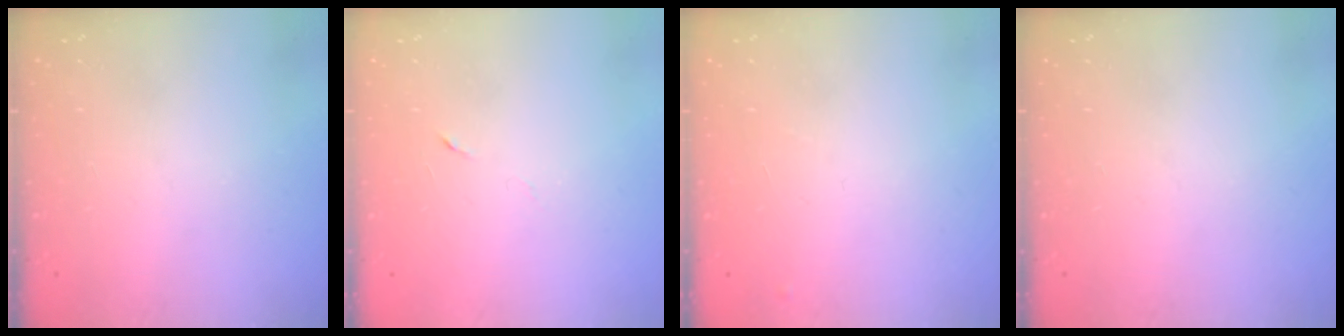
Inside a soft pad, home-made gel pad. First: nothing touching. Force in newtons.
{"total": 2.9, "press": 2.7, "slide": 1.0}
{"total": 4.5, "press": 4.4, "slide": 0.6}
{"total": 0.0}